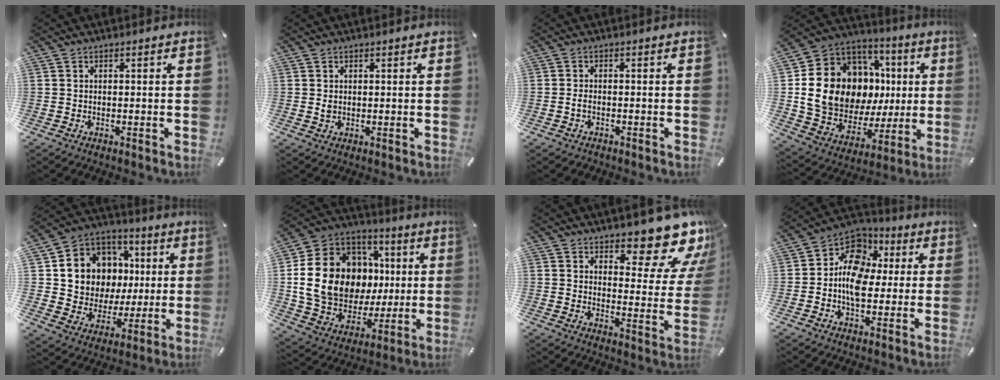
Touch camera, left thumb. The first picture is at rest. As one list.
[{"total": 1.0, "force": [0.3, 0.8, 0.5], "torque": [-0.004, -0.001, 0.005]}, {"total": 1.7, "force": [-0.7, 1.0, 1.1], "torque": [-0.022, 0.004, -0.014]}, {"total": 18.6, "force": [1.9, 15.1, 10.6], "torque": [-0.208, -0.020, 0.050]}, {"total": 12.8, "force": [2.0, 12.1, 3.7], "torque": [-0.061, -0.014, 0.053]}, {"total": 20.0, "force": [1.1, 16.5, 11.4], "torque": [-0.236, 0.001, 0.031]}, {"total": 15.0, "force": [11.9, 5.5, 7.3], "torque": [-0.081, -0.110, 0.195]}, {"total": 11.9, "force": [-0.9, 9.0, 7.6], "torque": [-0.140, 0.009, -0.017]}]